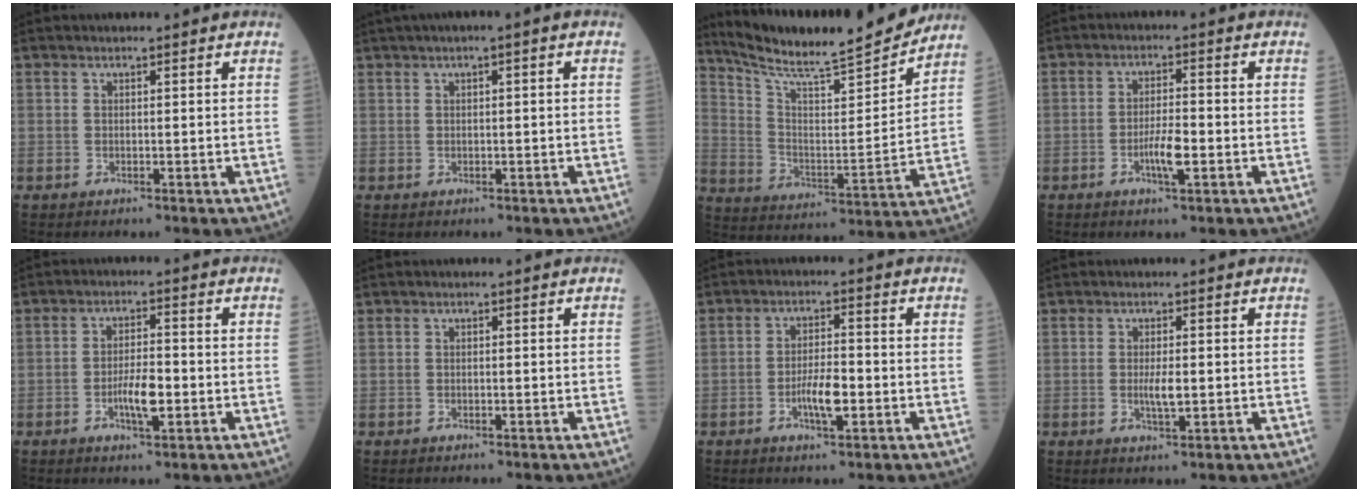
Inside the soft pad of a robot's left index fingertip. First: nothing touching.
{"total": 2.2, "force": [0.7, 0.1, 2.1], "torque": [-0.036, 0.007, 0.012]}
{"total": 20.0, "force": [18.3, 0.3, 8.1], "torque": [-0.144, -0.032, 0.282]}
{"total": 4.0, "force": [-1.6, 0.5, 3.6], "torque": [-0.068, -0.004, -0.030]}
{"total": 4.7, "force": [-1.7, 1.1, 4.2], "torque": [-0.078, -0.002, -0.029]}
{"total": 0.0}
{"total": 4.7, "force": [-1.8, 1.1, 4.2], "torque": [-0.077, -0.002, -0.033]}
{"total": 2.4, "force": [-0.4, 0.5, 2.4], "torque": [-0.045, -0.006, -0.006]}